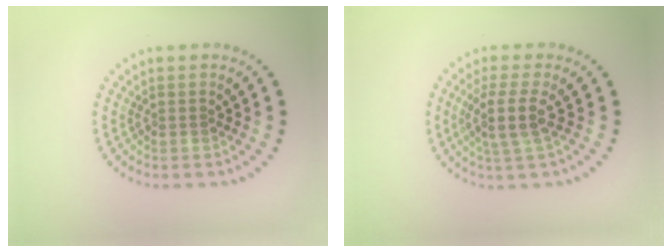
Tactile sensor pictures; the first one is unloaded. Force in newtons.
{"total": 3.0, "press": 2.3, "slide": 1.8}